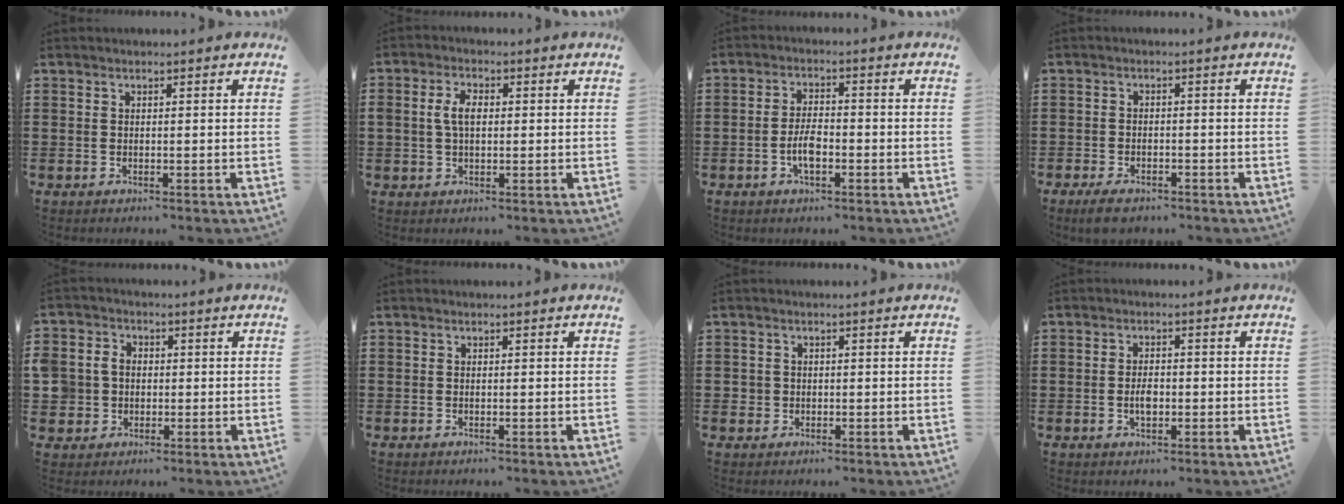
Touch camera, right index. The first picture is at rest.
{"total": 4.0, "force": [0.4, 2.3, 3.3], "torque": [-0.075, 0.008, 0.003]}
{"total": 4.3, "force": [-1.4, 1.8, 3.6], "torque": [-0.085, 0.001, -0.031]}
{"total": 2.7, "force": [-2.4, 0.8, 1.0], "torque": [-0.025, 0.003, -0.050]}
{"total": 4.5, "force": [-0.3, 4.4, 1.1], "torque": [-0.052, 0.010, -0.012]}
{"total": 0.0}
{"total": 1.5, "force": [-0.1, 1.5, 0.2], "torque": [-0.009, 0.005, -0.005]}
{"total": 2.7, "force": [-0.5, 1.4, 2.3], "torque": [-0.043, 0.003, -0.008]}